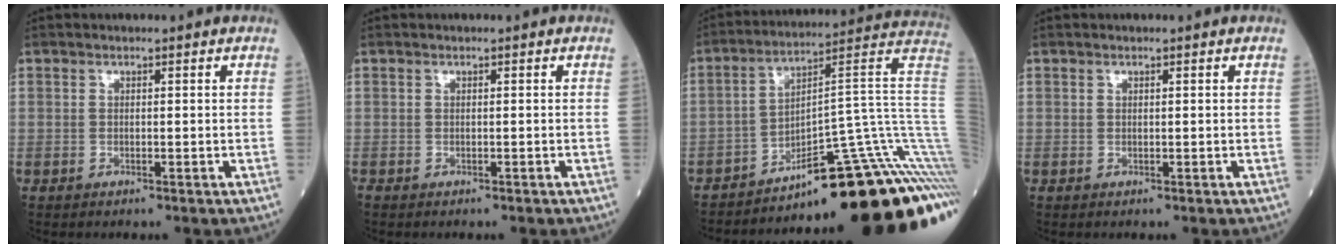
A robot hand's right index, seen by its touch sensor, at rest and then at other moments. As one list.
[{"total": 1.2, "force": [-0.7, 0.6, 0.7], "torque": [-0.024, 0.000, -0.006]}, {"total": 28.6, "force": [-19.8, 2.3, 20.5], "torque": [-0.160, 0.014, -0.279]}, {"total": 0.0}]